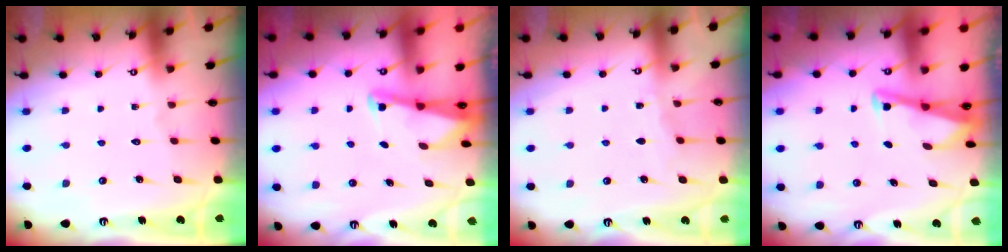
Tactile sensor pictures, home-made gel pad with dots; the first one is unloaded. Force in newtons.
{"total": 2.3, "press": 2.2, "slide": 0.3}
{"total": 3.6, "press": 3.6, "slide": 0.5}
{"total": 3.0, "press": 3.0, "slide": 0.3}